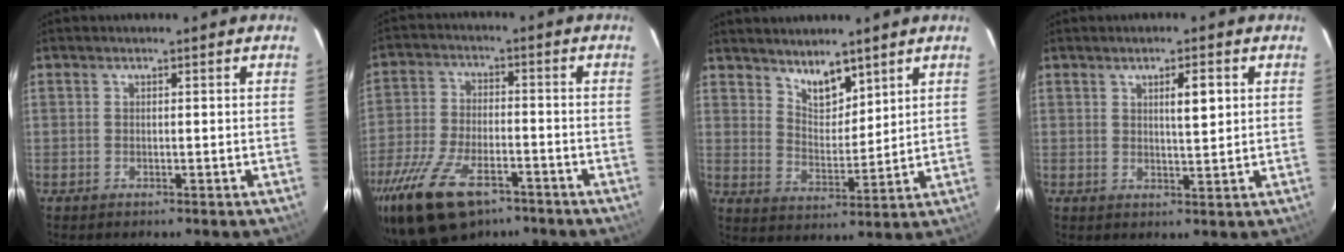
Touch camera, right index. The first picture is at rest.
{"total": 18.1, "force": [-11.9, 8.4, 10.7], "torque": [-0.238, -0.035, -0.208]}
{"total": 6.9, "force": [5.3, 2.9, 3.4], "torque": [-0.047, -0.003, 0.098]}
{"total": 4.1, "force": [1.4, 1.0, 3.8], "torque": [-0.062, 0.003, 0.024]}